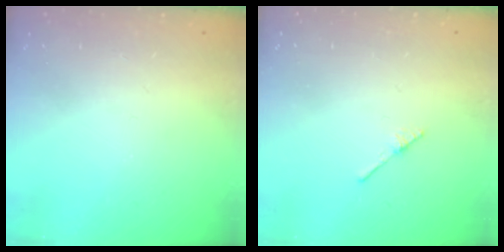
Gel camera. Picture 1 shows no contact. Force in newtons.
{"total": 2.0, "press": 2.0, "slide": 0.2}